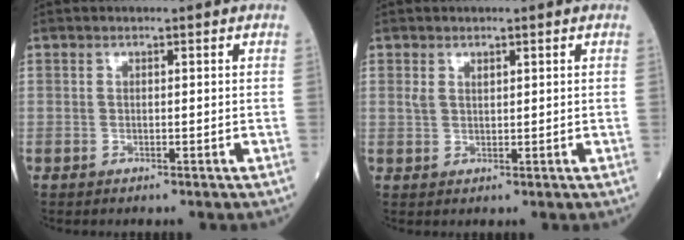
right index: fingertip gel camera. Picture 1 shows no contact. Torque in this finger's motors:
{"motor_torque": [0.03, 0.02, 0.04, 0.02]}